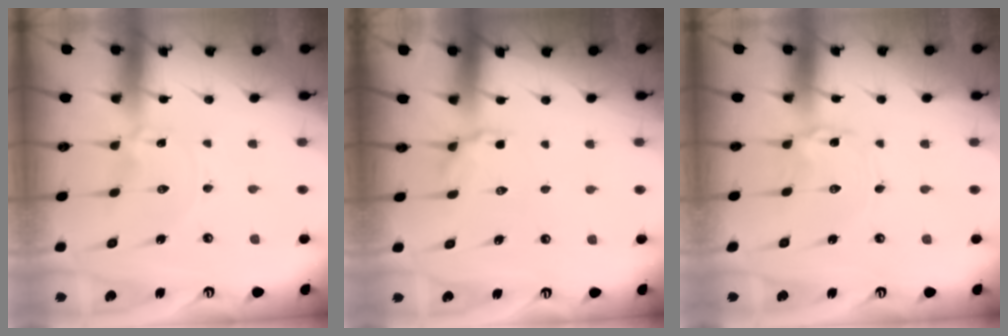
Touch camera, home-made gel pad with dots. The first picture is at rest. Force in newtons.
{"total": 3.8, "press": 3.4, "slide": 1.8}
{"total": 0.9, "press": 0.9, "slide": 0.1}